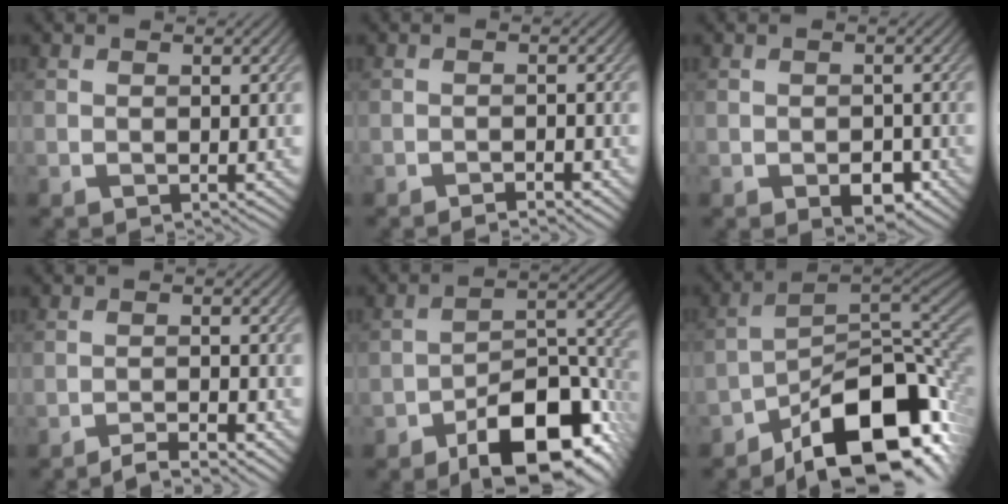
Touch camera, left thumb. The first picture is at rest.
{"total": 1.9, "force": [-1.4, 0.4, 1.1], "torque": [-0.016, 0.002, -0.024]}
{"total": 3.1, "force": [-1.4, 1.9, 2.0], "torque": [-0.029, -0.011, -0.018]}
{"total": 3.4, "force": [-2.8, 0.5, 1.9], "torque": [-0.026, 0.008, -0.051]}
{"total": 14.5, "force": [-8.5, 6.7, 9.7], "torque": [-0.134, -0.011, -0.141]}
{"total": 16.1, "force": [-9.3, 7.1, 11.0], "torque": [-0.144, -0.016, -0.159]}